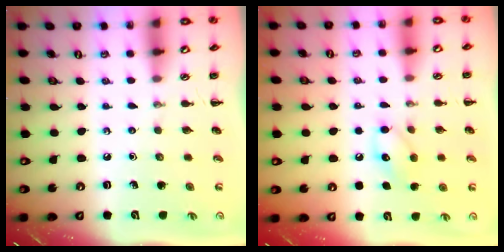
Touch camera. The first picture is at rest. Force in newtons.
{"total": 9.4, "press": 9.3, "slide": 1.1}